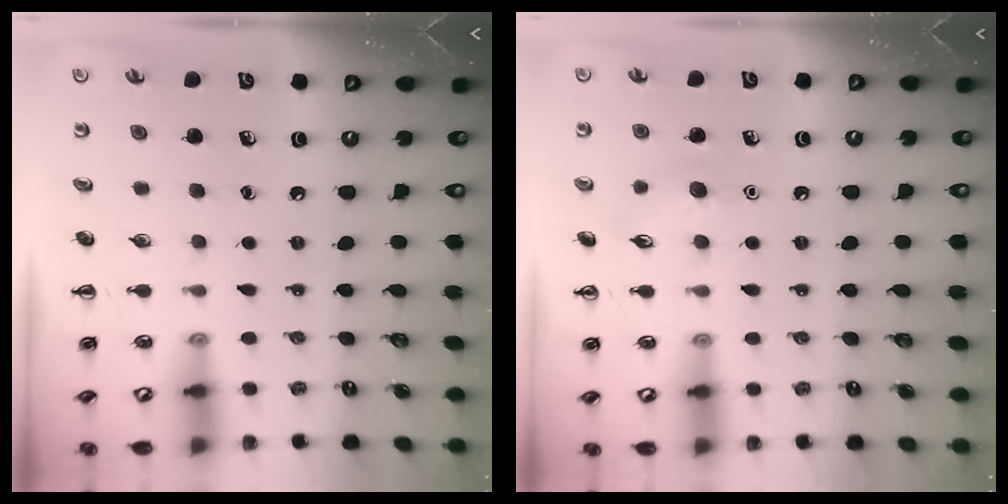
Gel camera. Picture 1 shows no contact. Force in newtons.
{"total": 6.9, "press": 6.7, "slide": 1.9}